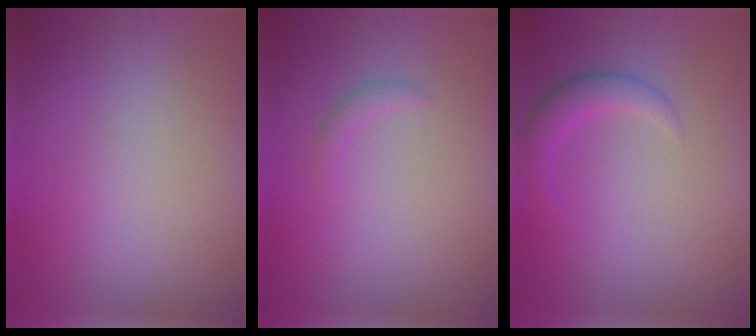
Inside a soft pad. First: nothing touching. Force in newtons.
{"total": 0.9, "press": 0.9, "slide": 0.1}
{"total": 2.2, "press": 2.2, "slide": 0.2}